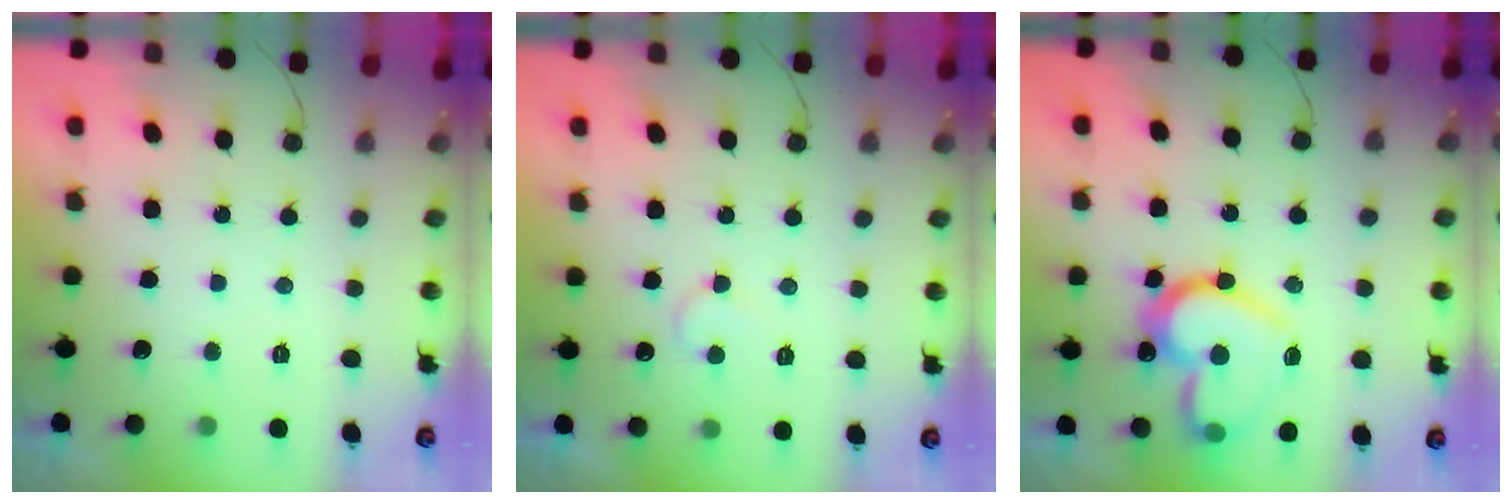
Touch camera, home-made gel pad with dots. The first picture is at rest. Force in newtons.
{"total": 5.4, "press": 5.4, "slide": 0.5}
{"total": 21.3, "press": 21.1, "slide": 2.6}